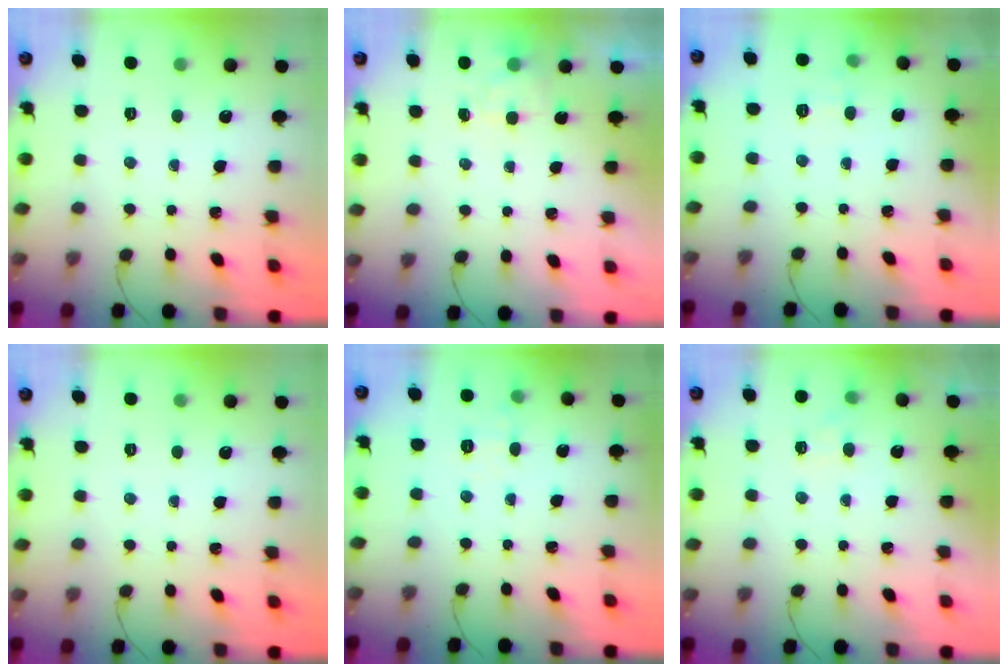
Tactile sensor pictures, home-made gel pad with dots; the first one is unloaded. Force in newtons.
{"total": 2.0, "press": 1.4, "slide": 1.3}
{"total": 3.1, "press": 2.8, "slide": 1.5}
{"total": 0.0}
{"total": 6.1, "press": 6.0, "slide": 1.5}
{"total": 4.8, "press": 4.6, "slide": 1.4}